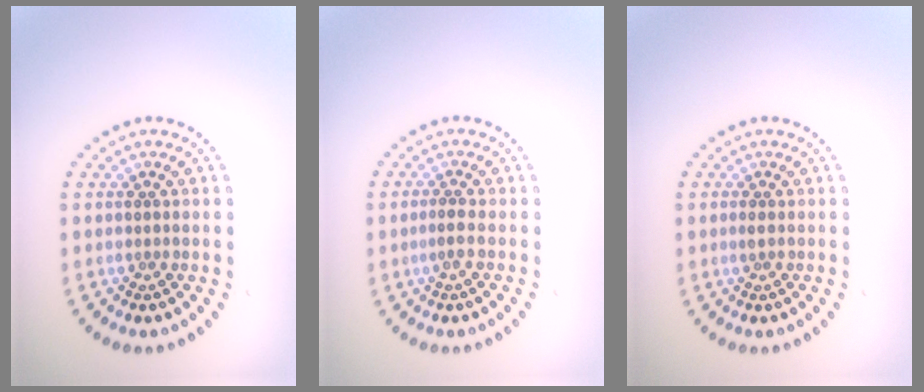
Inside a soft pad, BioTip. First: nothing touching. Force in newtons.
{"total": 1.0, "press": 0.7, "slide": 0.7}
{"total": 0.5, "press": 0.4, "slide": 0.4}